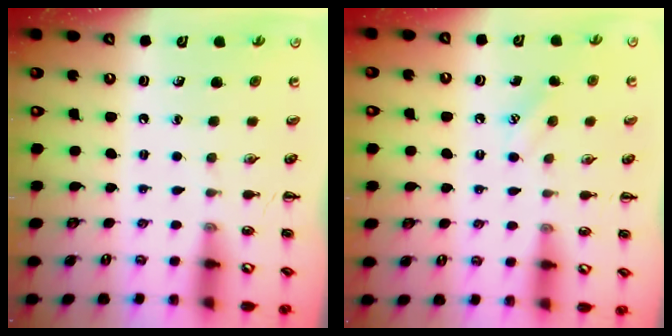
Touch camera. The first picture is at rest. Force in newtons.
{"total": 6.3, "press": 6.1, "slide": 1.7}